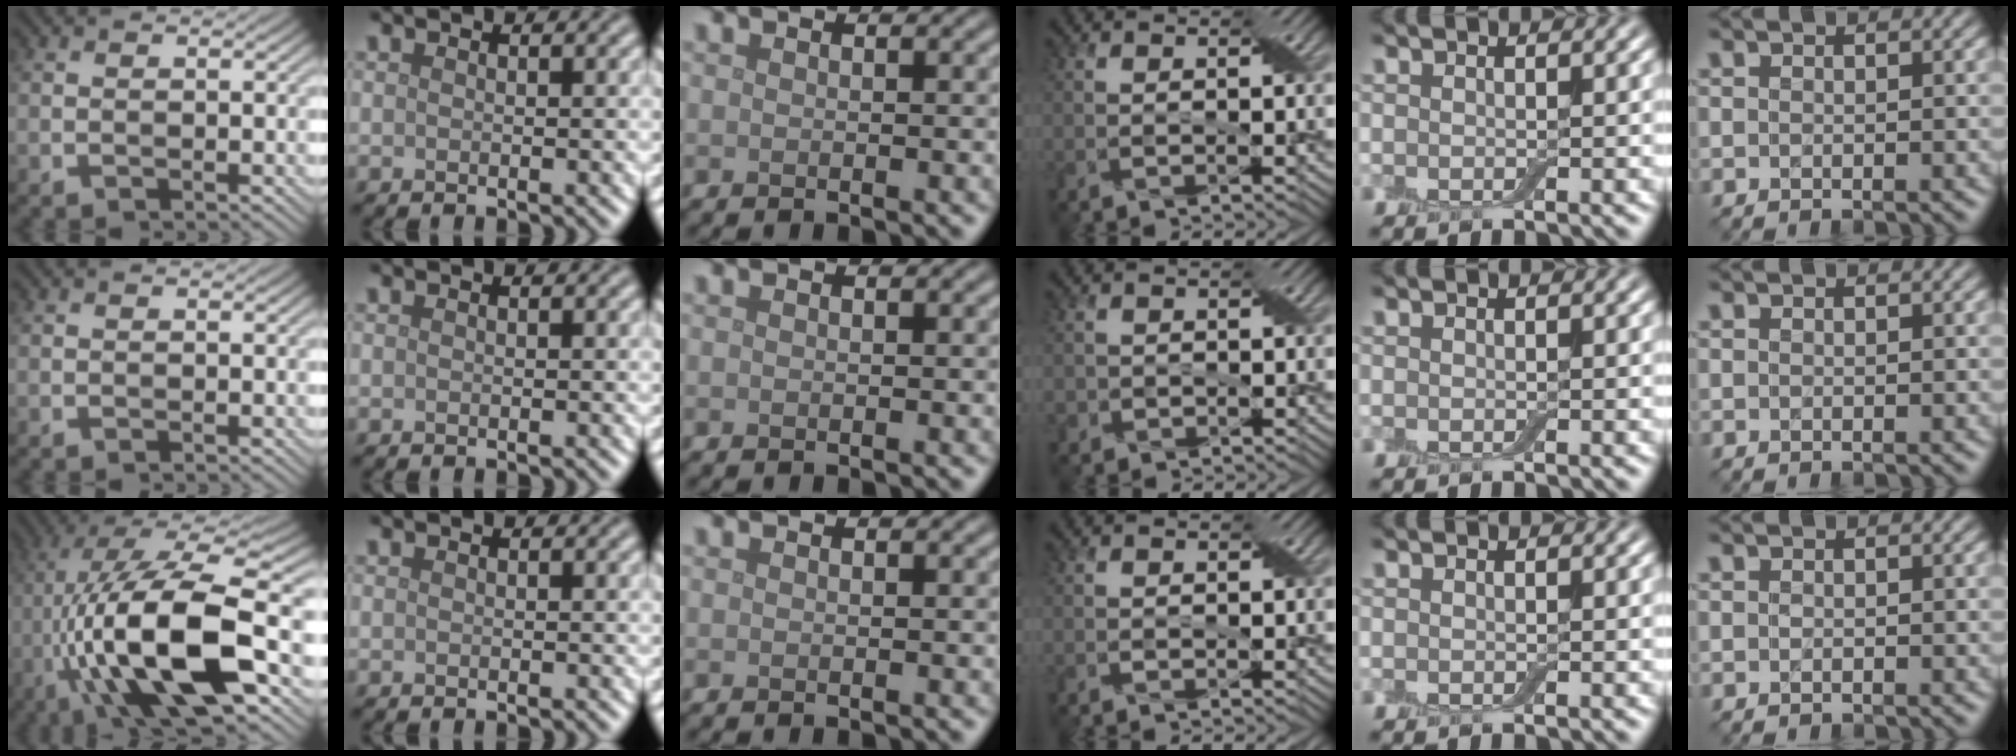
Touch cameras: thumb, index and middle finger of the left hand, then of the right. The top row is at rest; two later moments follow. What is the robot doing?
{"motion": "open", "object": "airpods case & airpods"}